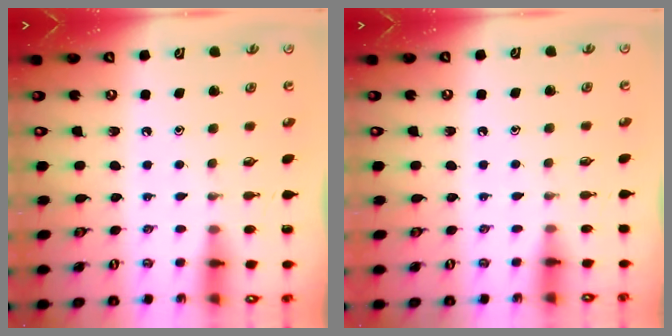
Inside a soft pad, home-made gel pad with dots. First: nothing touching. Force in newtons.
{"total": 3.1, "press": 3.1, "slide": 0.6}